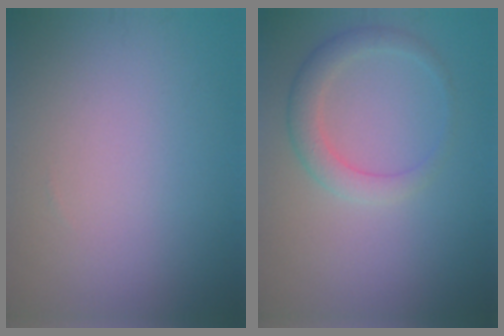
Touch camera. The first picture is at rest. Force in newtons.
{"total": 2.8, "press": 2.8, "slide": 0.3}